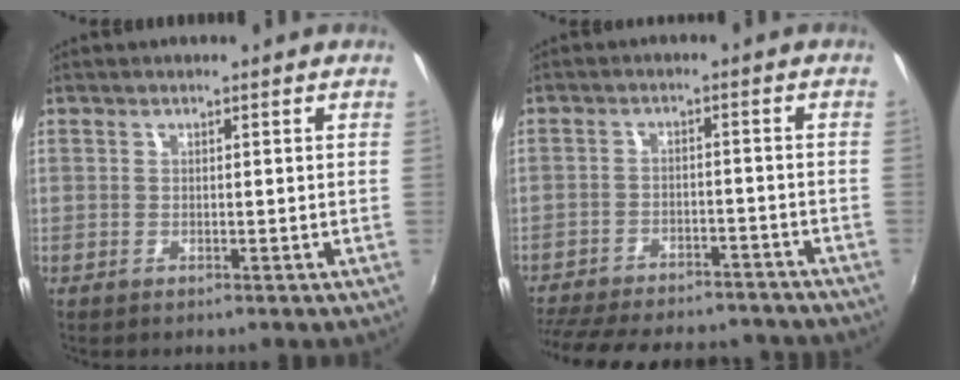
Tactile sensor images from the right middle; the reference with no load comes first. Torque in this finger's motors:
{"motor_torque": [1.00, -1.14, 0.57, 0.21]}